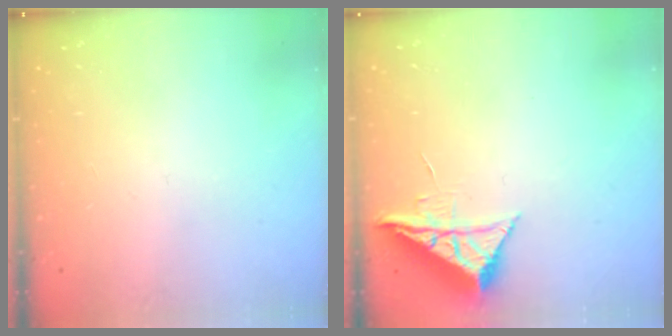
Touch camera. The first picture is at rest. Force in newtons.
{"total": 7.1, "press": 7.1, "slide": 0.2}